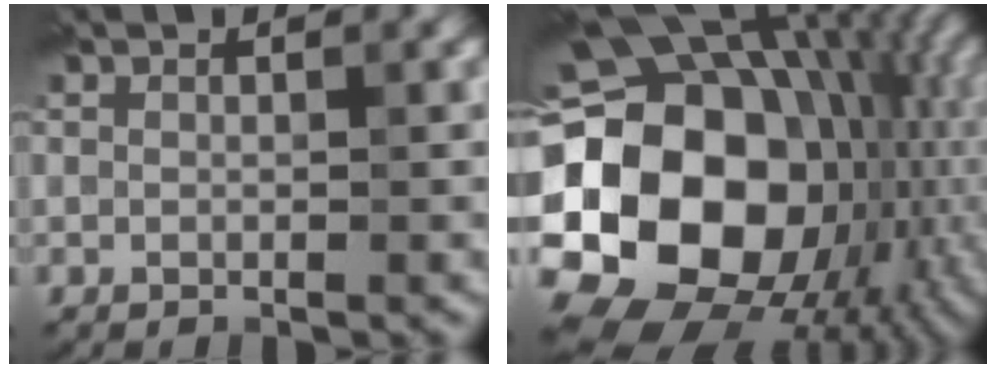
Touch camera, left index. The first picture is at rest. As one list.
[{"total": 22.2, "force": [-0.3, 17.4, 13.8], "torque": [-0.283, -0.004, -0.005]}]